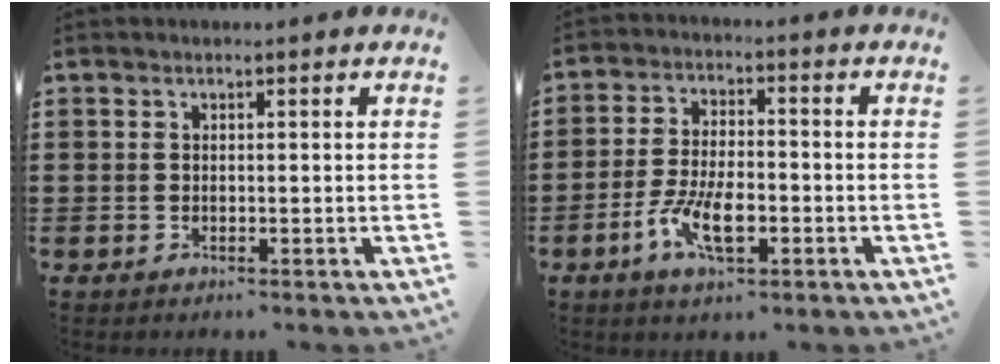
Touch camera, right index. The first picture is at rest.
{"total": 8.1, "force": [-3.3, 3.2, 6.7], "torque": [-0.142, -0.009, -0.060]}